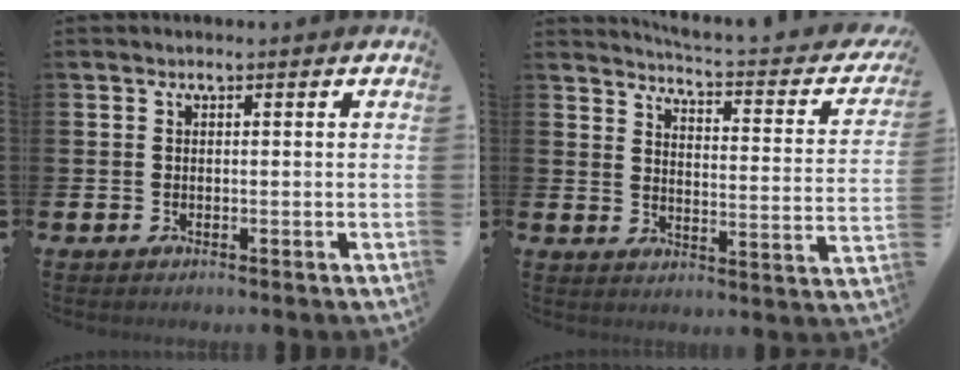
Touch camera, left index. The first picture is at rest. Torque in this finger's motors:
{"motor_torque": [-0.14, -1.80, 0.01, 0.05]}